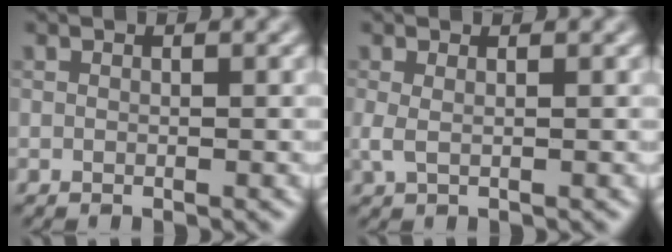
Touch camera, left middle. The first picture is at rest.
{"total": 1.2, "force": [0.2, 0.4, 1.1], "torque": [-0.027, 0.000, 0.002]}